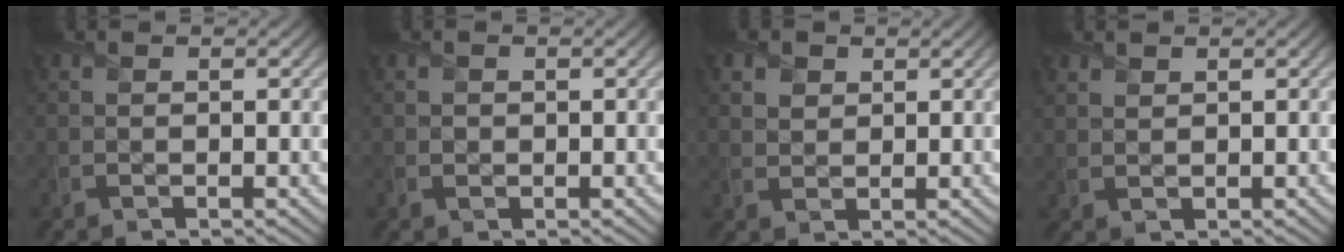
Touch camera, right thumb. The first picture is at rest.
{"total": 0.6, "force": [0.0, 0.6, 0.2], "torque": [-0.004, -0.003, -0.003]}
{"total": 2.5, "force": [1.5, 1.7, 1.0], "torque": [-0.029, -0.006, 0.032]}
{"total": 1.4, "force": [1.2, 0.6, 0.5], "torque": [-0.017, 0.001, 0.031]}